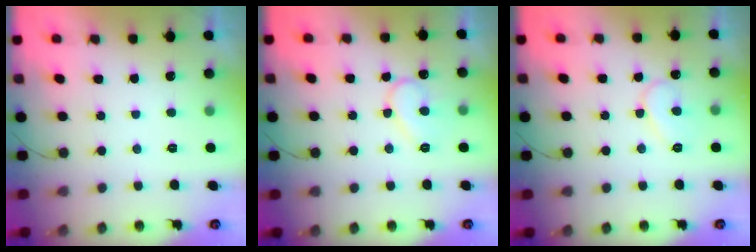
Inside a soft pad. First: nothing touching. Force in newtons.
{"total": 10.2, "press": 10.1, "slide": 0.9}
{"total": 8.2, "press": 8.1, "slide": 0.8}